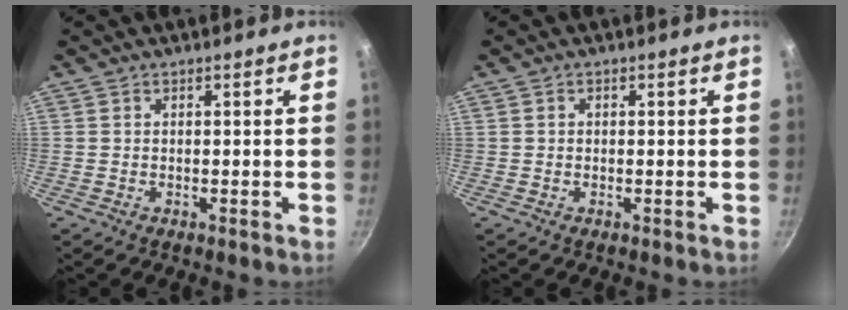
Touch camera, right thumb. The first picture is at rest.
{"total": 0.5, "force": [-0.1, 0.5, 0.2], "torque": [-0.003, 0.003, -0.001]}